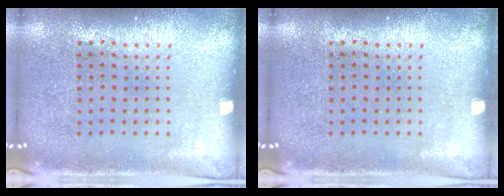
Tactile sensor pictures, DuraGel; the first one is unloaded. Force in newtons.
{"total": 0.0}